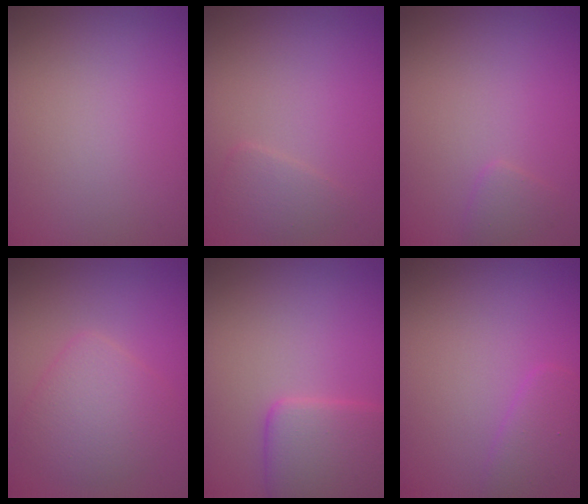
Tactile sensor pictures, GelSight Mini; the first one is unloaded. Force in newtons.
{"total": 1.5, "press": 1.5, "slide": 0.1}
{"total": 1.0, "press": 0.9, "slide": 0.1}
{"total": 3.5, "press": 3.5, "slide": 0.1}
{"total": 3.9, "press": 3.9, "slide": 0.2}
{"total": 1.8, "press": 1.8, "slide": 0.1}